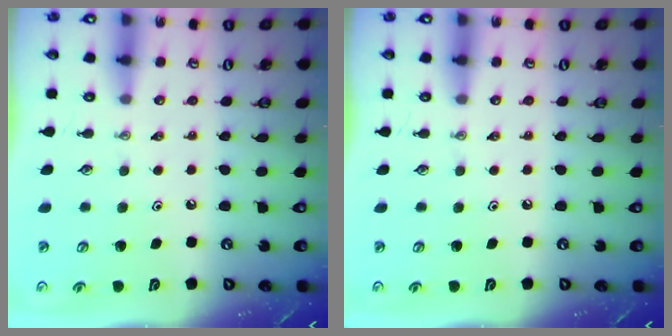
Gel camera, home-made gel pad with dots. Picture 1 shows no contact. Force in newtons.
{"total": 0.0}